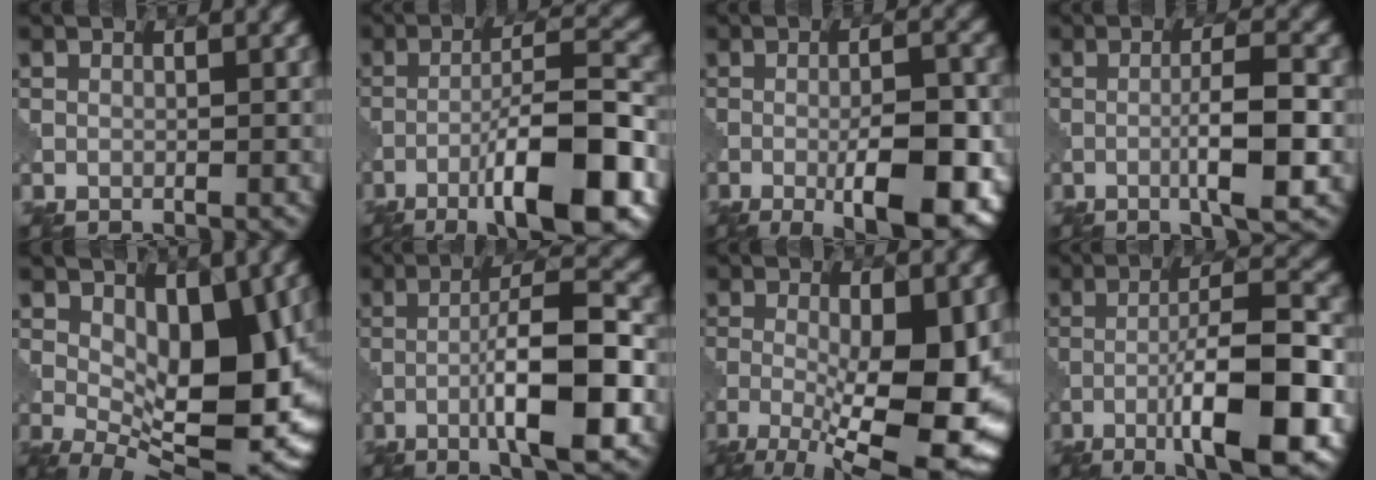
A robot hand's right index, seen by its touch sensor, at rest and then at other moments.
{"total": 10.5, "force": [-5.3, 1.7, 8.9], "torque": [-0.137, 0.020, -0.088]}
{"total": 8.8, "force": [-2.9, 2.4, 7.9], "torque": [-0.115, 0.000, -0.043]}
{"total": 5.3, "force": [-1.3, 0.6, 5.1], "torque": [-0.078, 0.007, -0.026]}
{"total": 11.0, "force": [1.3, 5.0, 9.7], "torque": [-0.130, -0.011, 0.021]}
{"total": 9.1, "force": [-2.6, 1.6, 8.5], "torque": [-0.127, 0.014, -0.052]}
{"total": 12.8, "force": [-2.9, 4.2, 11.8], "torque": [-0.186, -0.021, -0.038]}
{"total": 10.6, "force": [-4.1, 2.1, 9.6], "torque": [-0.146, 0.012, -0.072]}